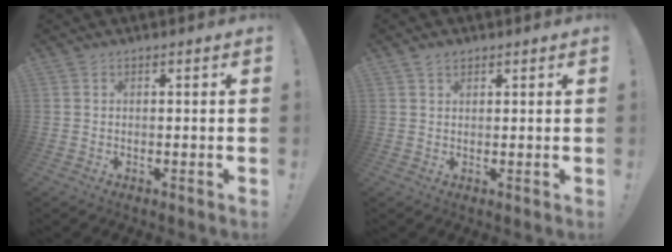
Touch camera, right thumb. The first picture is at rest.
{"total": 2.1, "force": [1.5, 1.2, 0.8], "torque": [-0.015, -0.001, 0.028]}